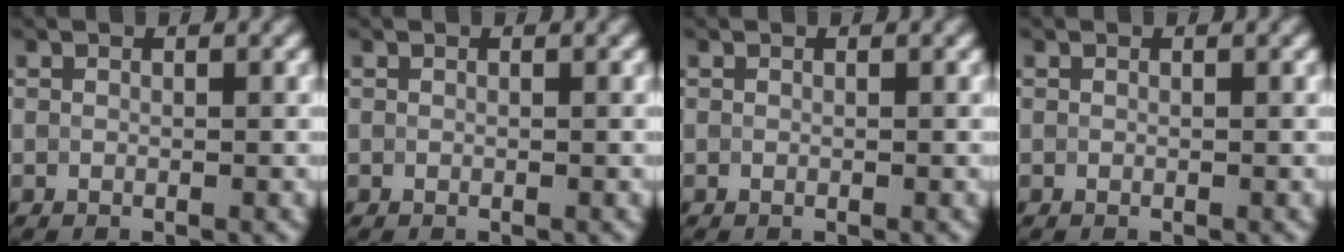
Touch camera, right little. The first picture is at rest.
{"total": 0.0}
{"total": 0.0}
{"total": 0.0}